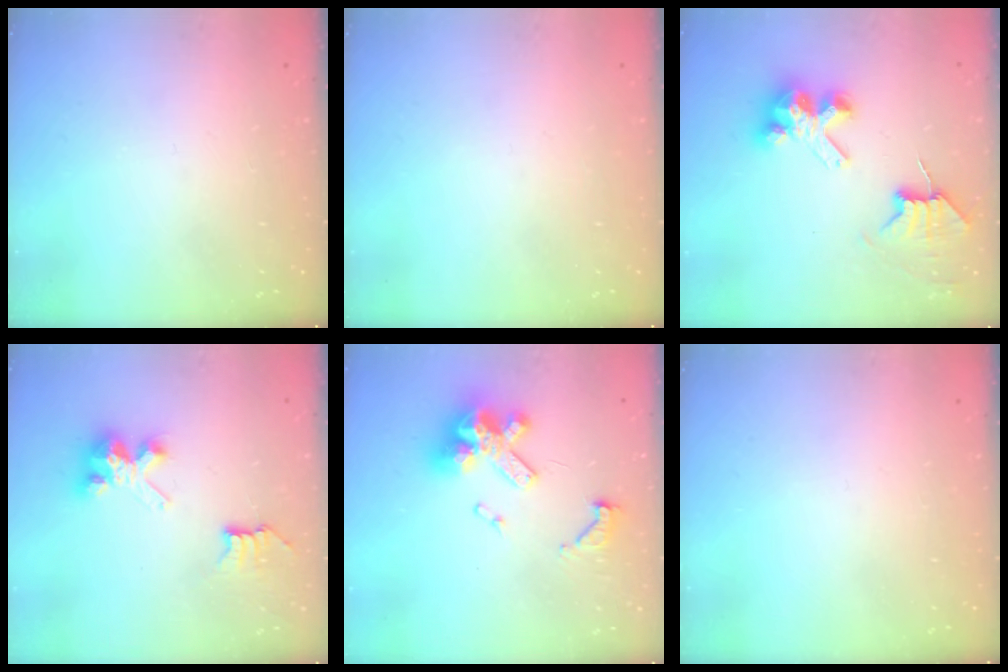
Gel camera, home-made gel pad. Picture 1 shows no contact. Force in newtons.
{"total": 0.0}
{"total": 7.8, "press": 7.7, "slide": 1.0}
{"total": 6.7, "press": 6.7, "slide": 0.1}
{"total": 14.9, "press": 14.8, "slide": 1.6}
{"total": 0.0}